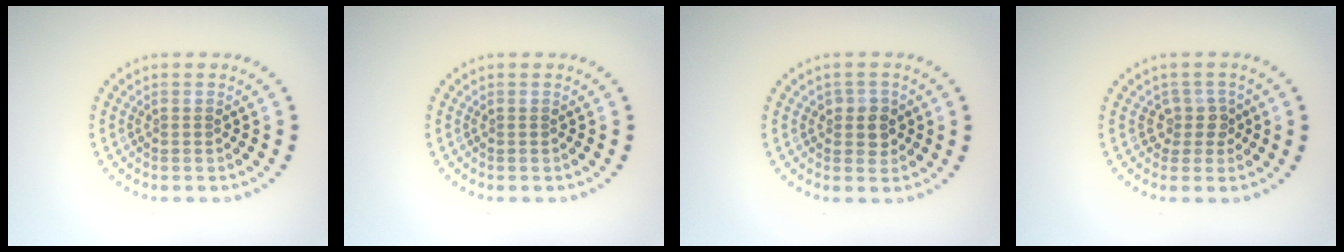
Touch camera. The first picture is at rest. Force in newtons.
{"total": 0.0}
{"total": 2.0, "press": 1.8, "slide": 0.7}
{"total": 1.9, "press": 1.4, "slide": 1.3}